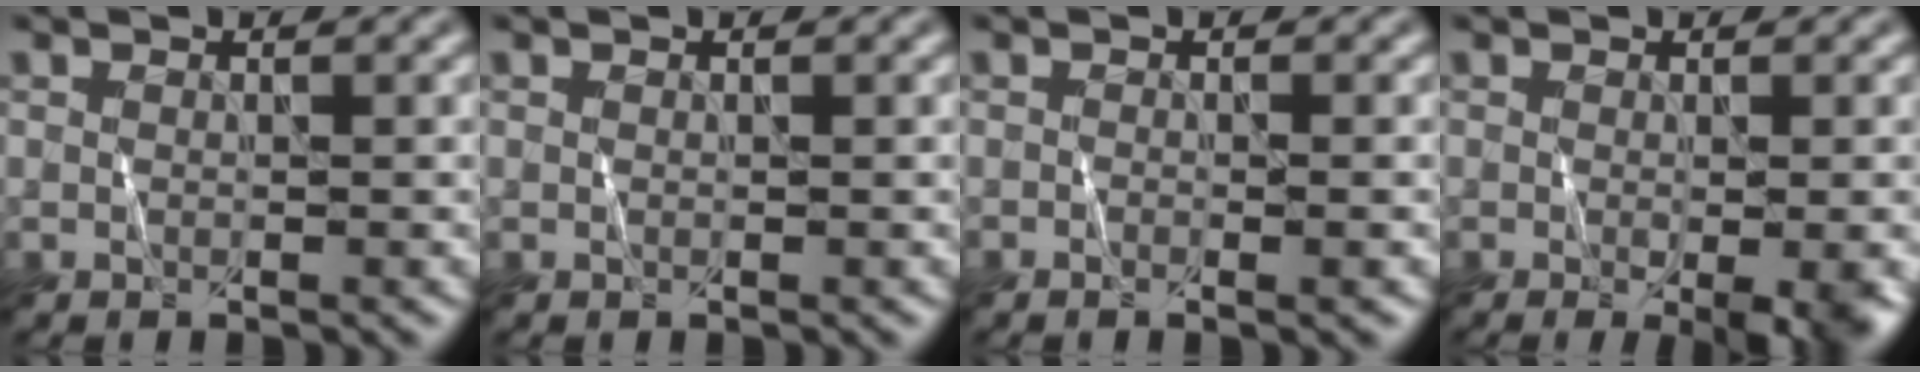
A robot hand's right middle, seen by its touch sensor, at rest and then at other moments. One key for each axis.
{"total": 0.0}
{"total": 0.7, "fx": -0.3, "fy": 0.1, "fz": 0.6, "tx": 0.000, "ty": 0.001, "tz": -0.007}
{"total": 4.3, "fx": -1.0, "fy": 1.1, "fz": 4.0, "tx": -0.042, "ty": -0.009, "tz": -0.006}